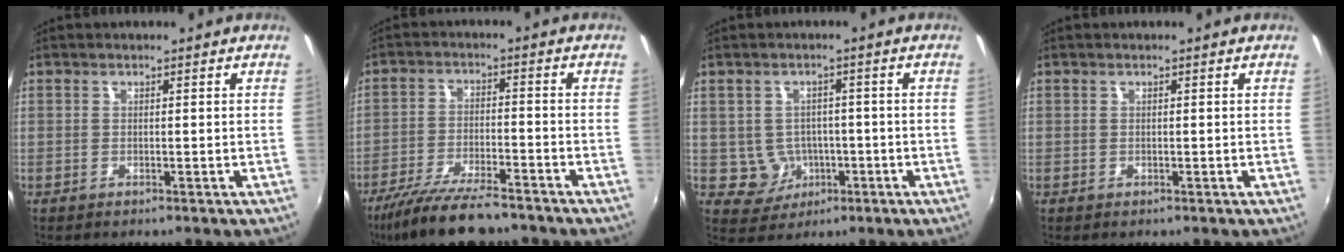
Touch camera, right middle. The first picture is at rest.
{"total": 12.7, "force": [-10.7, 2.4, 6.5], "torque": [-0.148, -0.024, -0.184]}
{"total": 5.3, "force": [-1.2, 5.0, 1.0], "torque": [-0.033, 0.013, -0.002]}
{"total": 0.0}